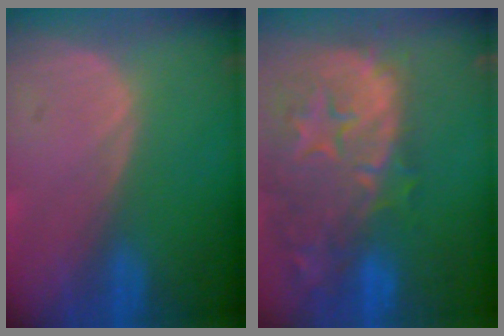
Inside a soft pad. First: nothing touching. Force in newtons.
{"total": 15.0, "press": 12.0, "slide": 9.1}